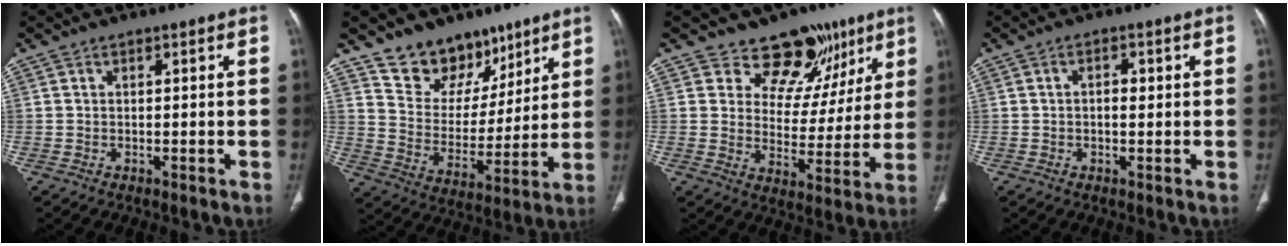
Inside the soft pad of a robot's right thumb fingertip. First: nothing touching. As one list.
[{"total": 13.8, "force": [10.2, 8.5, 3.7], "torque": [-0.007, -0.070, 0.186]}, {"total": 12.4, "force": [8.6, 8.0, 3.7], "torque": [0.001, -0.047, 0.121]}, {"total": 2.0, "force": [0.2, 1.1, 1.7], "torque": [-0.028, 0.006, 0.002]}]